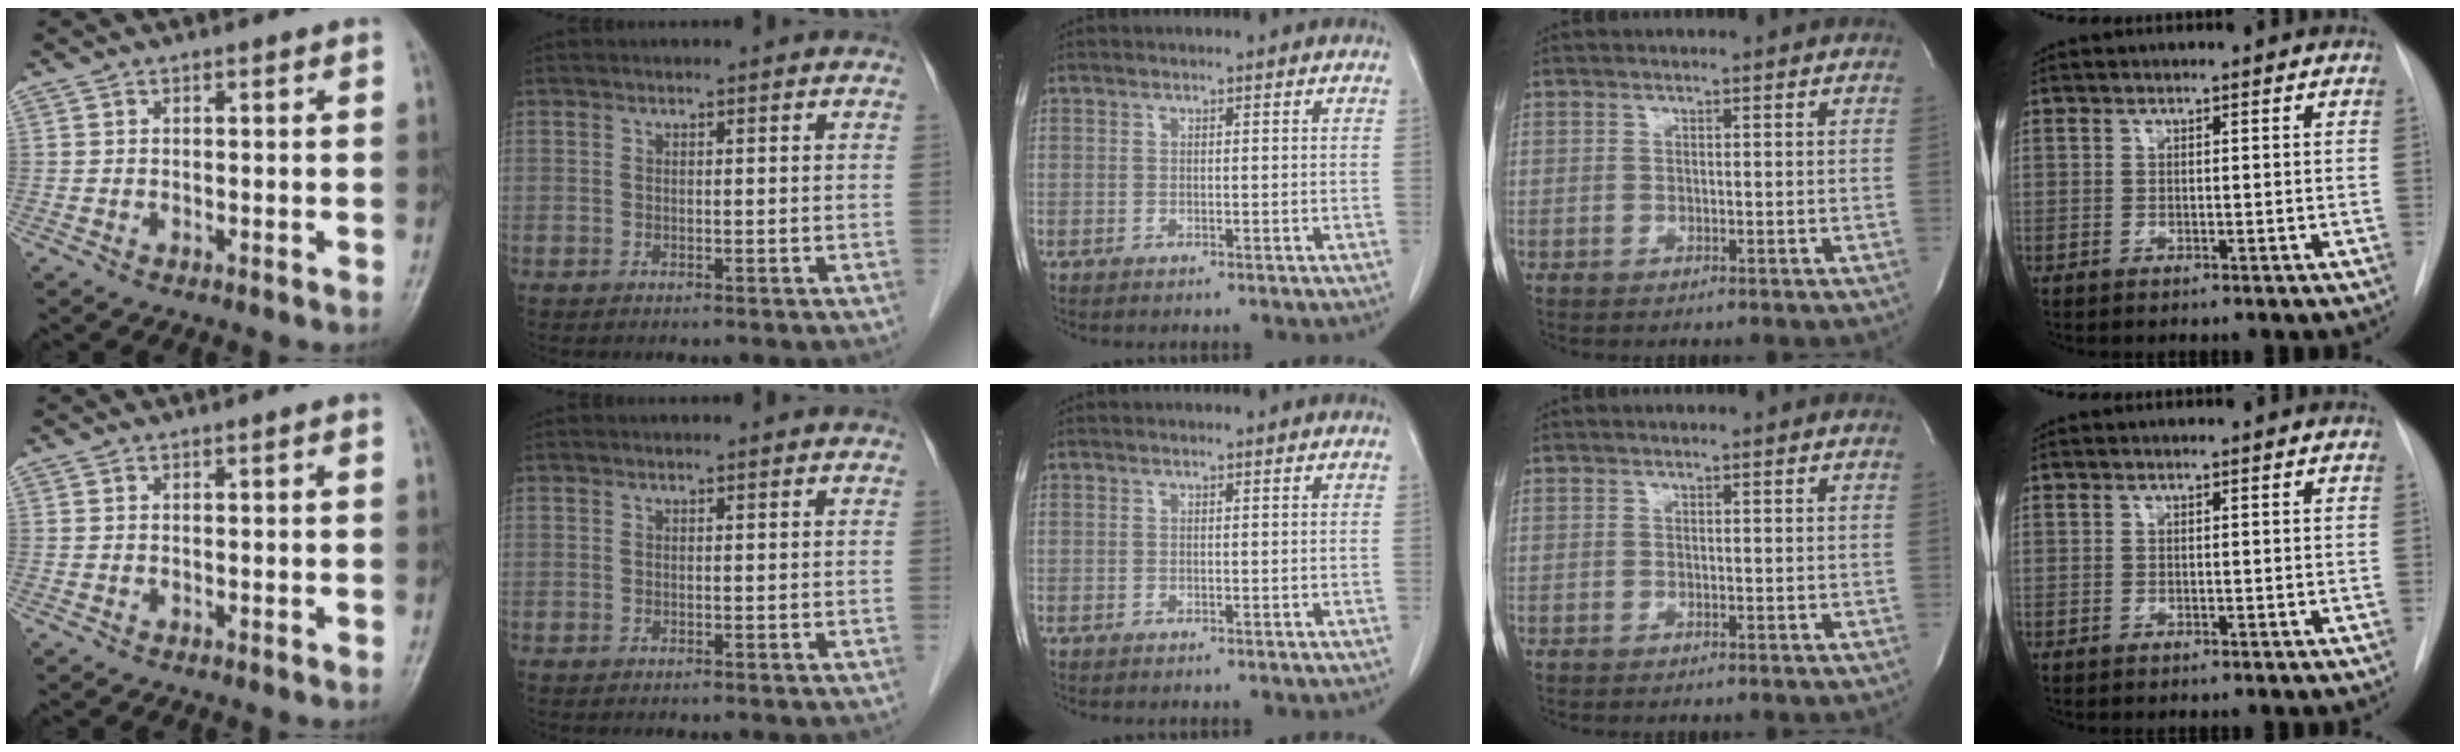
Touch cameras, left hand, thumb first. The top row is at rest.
{}